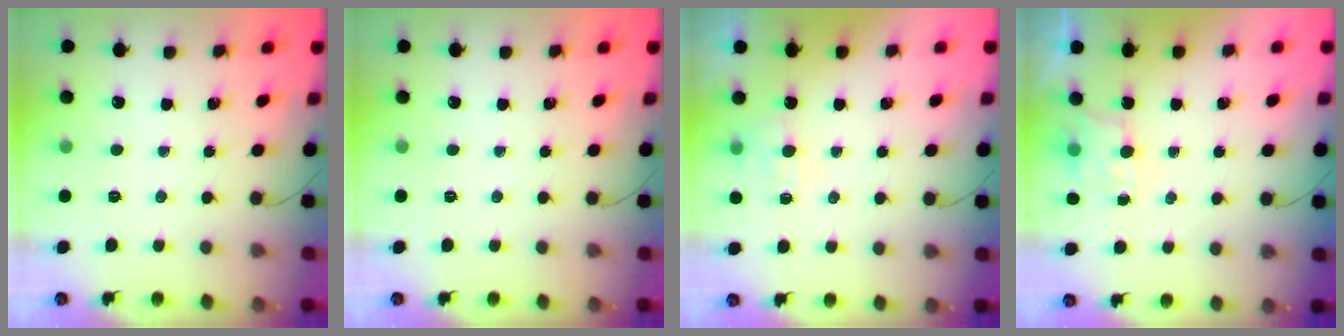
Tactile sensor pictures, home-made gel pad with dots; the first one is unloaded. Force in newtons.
{"total": 0.0}
{"total": 3.1, "press": 2.6, "slide": 1.7}
{"total": 4.3, "press": 4.3, "slide": 0.7}